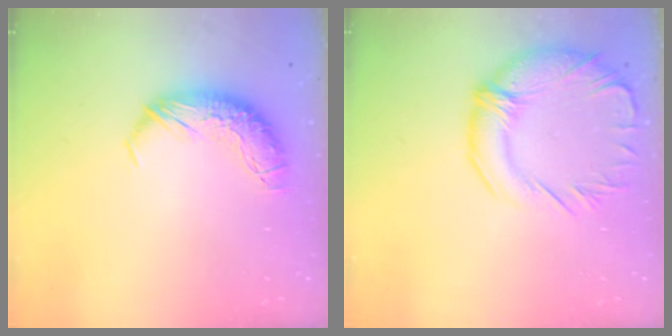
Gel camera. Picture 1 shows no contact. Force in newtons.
{"total": 5.4, "press": 4.8, "slide": 2.6}